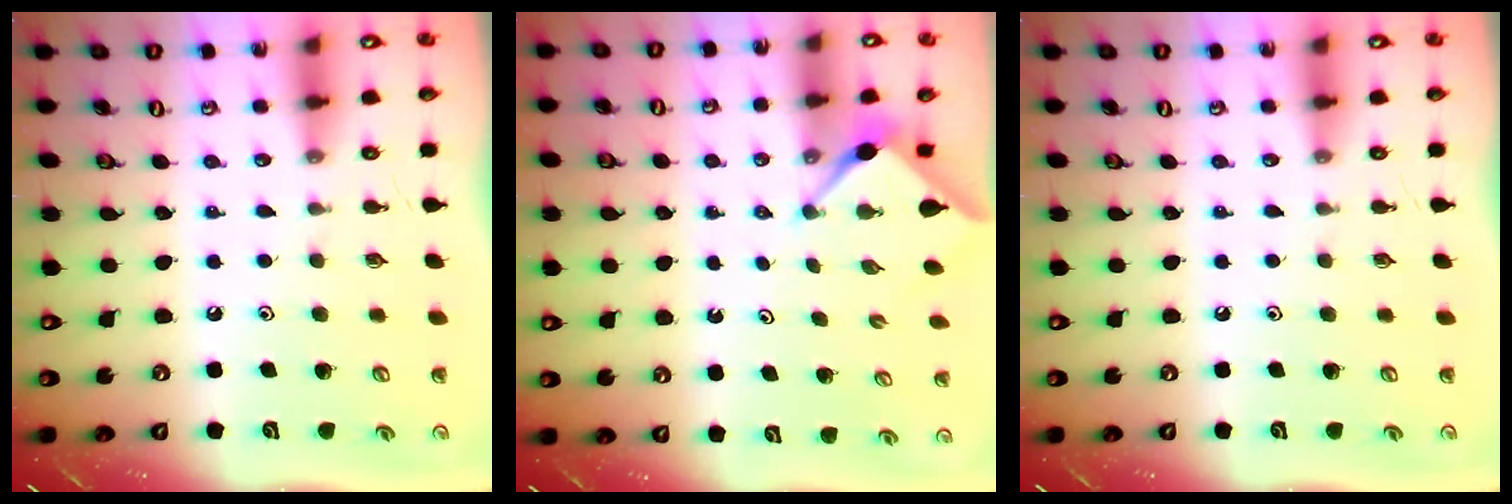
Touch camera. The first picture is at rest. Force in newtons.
{"total": 2.9, "press": 2.9, "slide": 0.3}
{"total": 0.0}